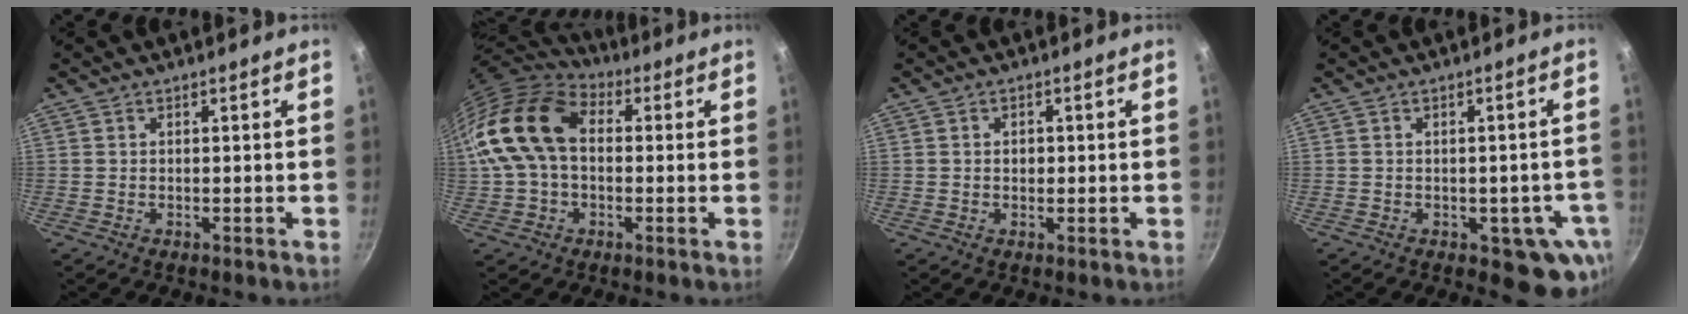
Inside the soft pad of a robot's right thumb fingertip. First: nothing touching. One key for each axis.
{"total": 17.8, "fx": 1.4, "fy": 12.2, "fz": 12.9, "tx": -0.236, "ty": 0.037, "tz": 0.013}
{"total": 2.0, "fx": 0.1, "fy": 1.5, "fz": 1.2, "tx": -0.013, "ty": 0.003, "tz": 0.000}
{"total": 8.1, "fx": -2.6, "fy": 4.7, "fz": 6.1, "tx": -0.022, "ty": 0.011, "tz": -0.026}